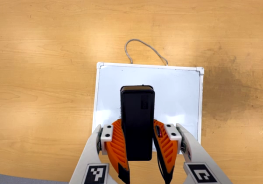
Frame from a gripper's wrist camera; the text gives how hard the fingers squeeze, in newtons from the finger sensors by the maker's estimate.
{"total": 8.9, "left": 7.4, "right": 10.3}